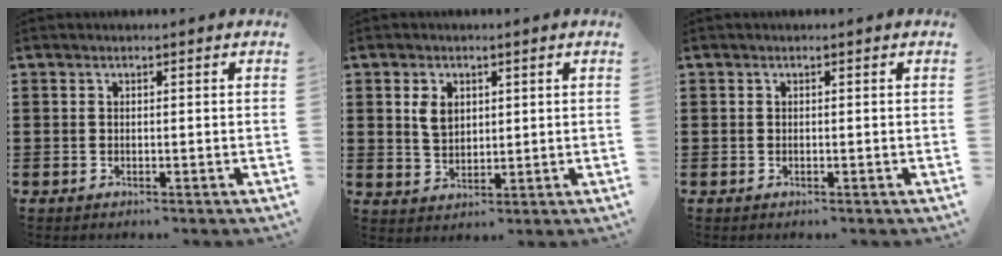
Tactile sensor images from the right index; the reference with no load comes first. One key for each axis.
{"total": 3.7, "fx": 1.3, "fy": 2.4, "fz": 2.5, "tx": -0.056, "ty": 0.009, "tz": 0.024}
{"total": 0.0}